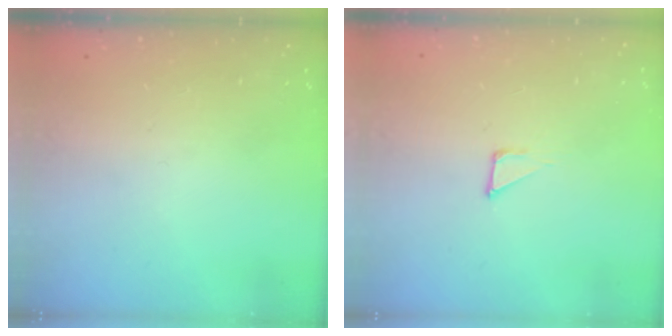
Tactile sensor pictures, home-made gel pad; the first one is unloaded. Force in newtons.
{"total": 2.7, "press": 2.7, "slide": 0.3}